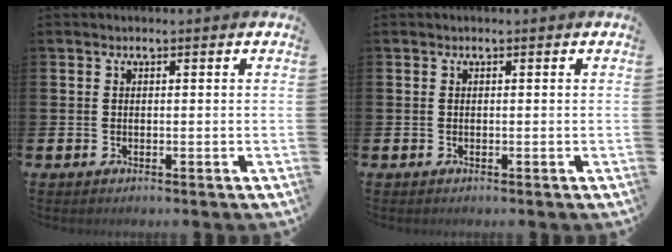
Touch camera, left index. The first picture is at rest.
{"total": 0.0}